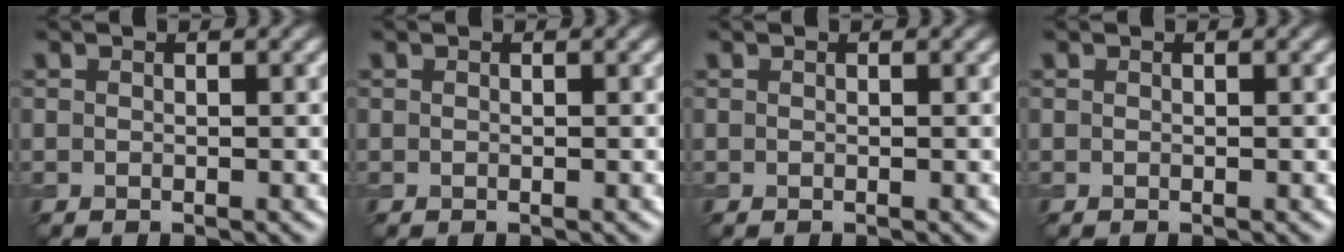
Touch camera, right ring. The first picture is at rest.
{"total": 0.0}
{"total": 0.0}
{"total": 0.0}